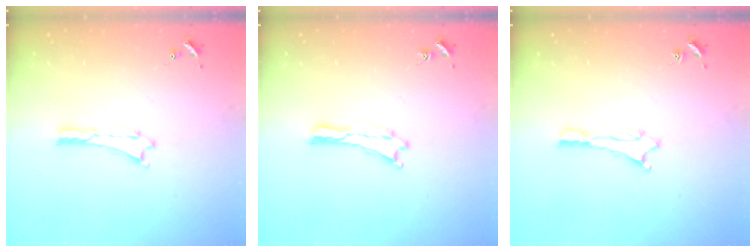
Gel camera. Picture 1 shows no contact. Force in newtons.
{"total": 0.0}
{"total": 0.9, "press": 0.8, "slide": 0.1}